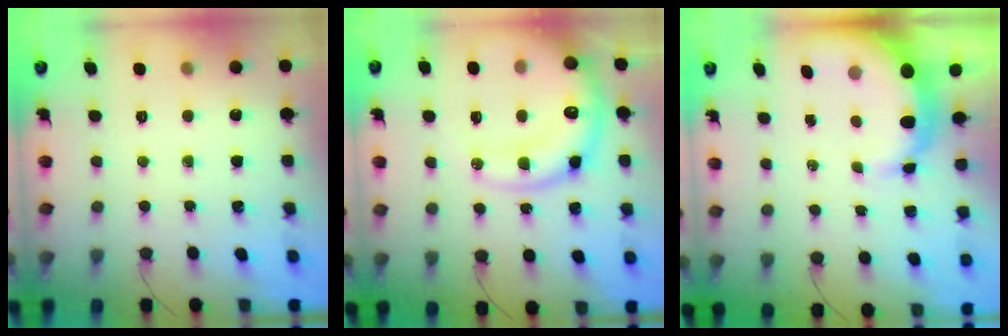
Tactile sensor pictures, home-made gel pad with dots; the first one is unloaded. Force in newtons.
{"total": 19.2, "press": 18.9, "slide": 3.3}
{"total": 9.4, "press": 9.2, "slide": 1.9}